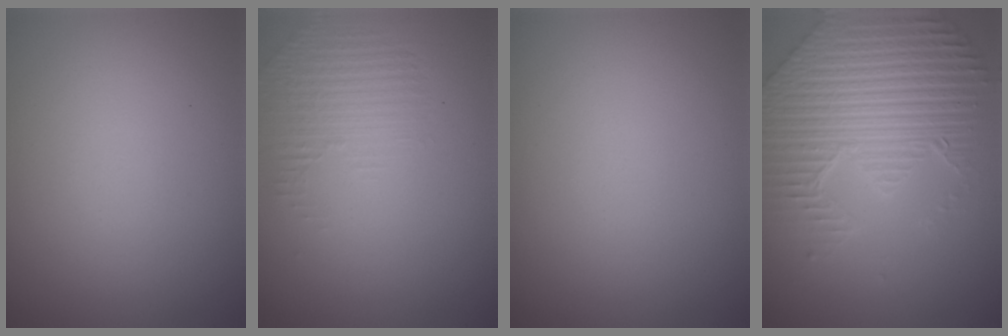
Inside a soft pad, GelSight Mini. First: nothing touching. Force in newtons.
{"total": 1.4, "press": 0.3, "slide": 1.4}
{"total": 0.0}
{"total": 7.9, "press": 5.9, "slide": 5.3}